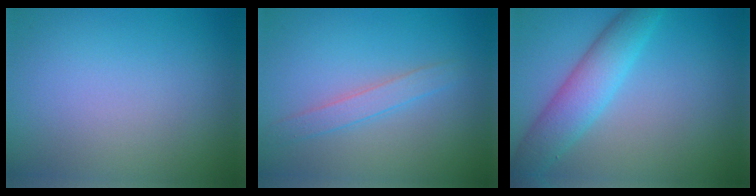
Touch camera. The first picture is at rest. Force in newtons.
{"total": 2.1, "press": 2.1, "slide": 0.1}
{"total": 4.8, "press": 4.8, "slide": 0.0}